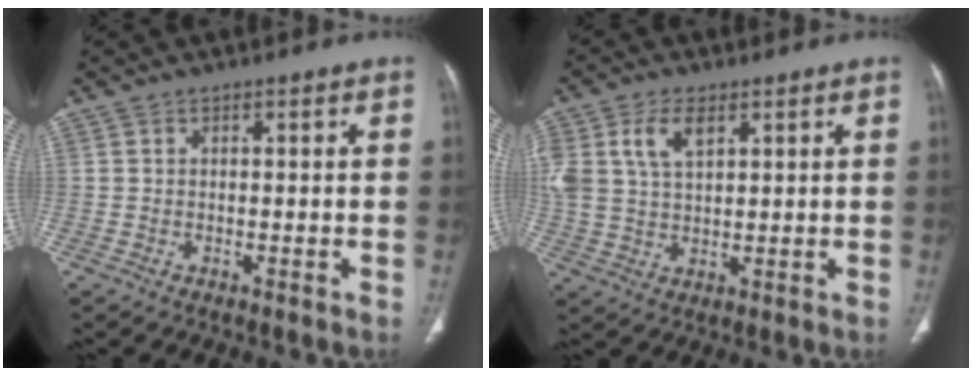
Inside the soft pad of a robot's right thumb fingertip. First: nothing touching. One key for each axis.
{"total": 8.7, "fx": 3.7, "fy": 4.9, "fz": 6.1, "tx": -0.125, "ty": -0.002, "tz": 0.075}